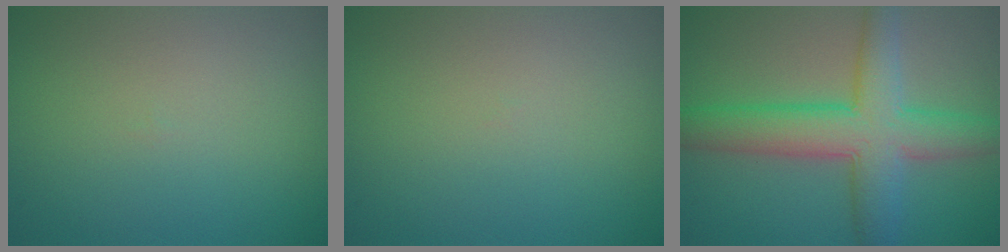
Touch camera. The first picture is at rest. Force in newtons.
{"total": 0.0}
{"total": 7.6, "press": 7.6, "slide": 0.1}